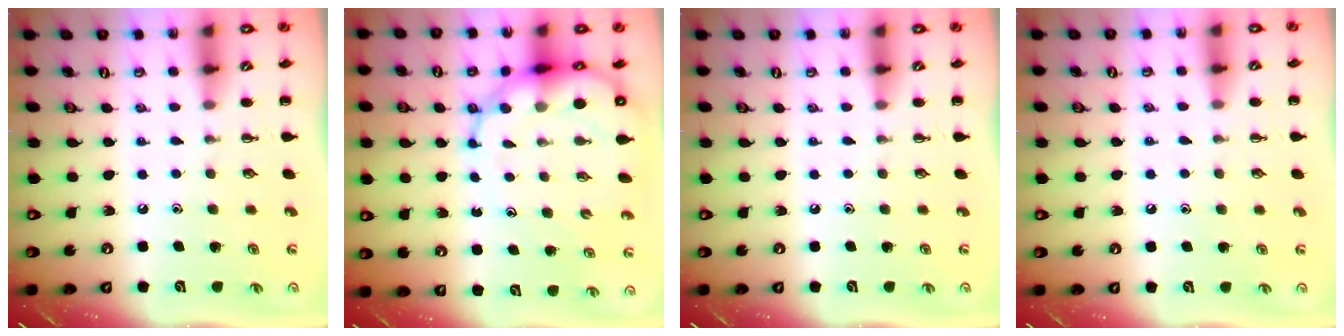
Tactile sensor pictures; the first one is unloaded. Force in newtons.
{"total": 13.1, "press": 12.6, "slide": 3.8}
{"total": 0.0}
{"total": 5.2, "press": 4.8, "slide": 1.9}